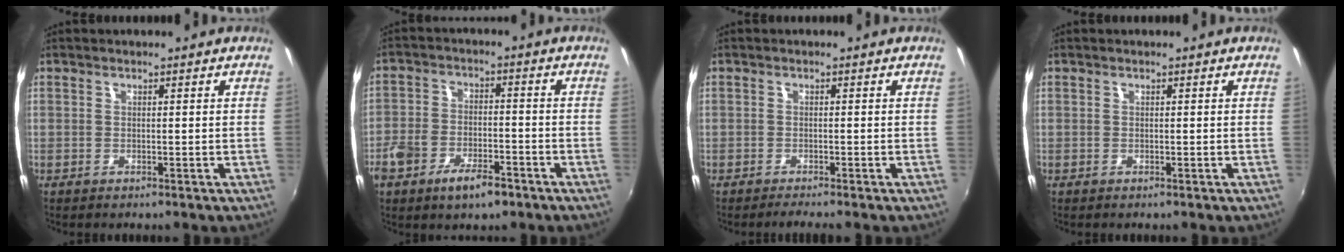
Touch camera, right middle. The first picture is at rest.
{"total": 8.5, "force": [-5.2, 3.9, 5.4], "torque": [-0.119, -0.005, -0.096]}
{"total": 1.4, "force": [-1.4, -0.2, 0.3], "torque": [-0.016, -0.006, -0.027]}
{"total": 0.0}